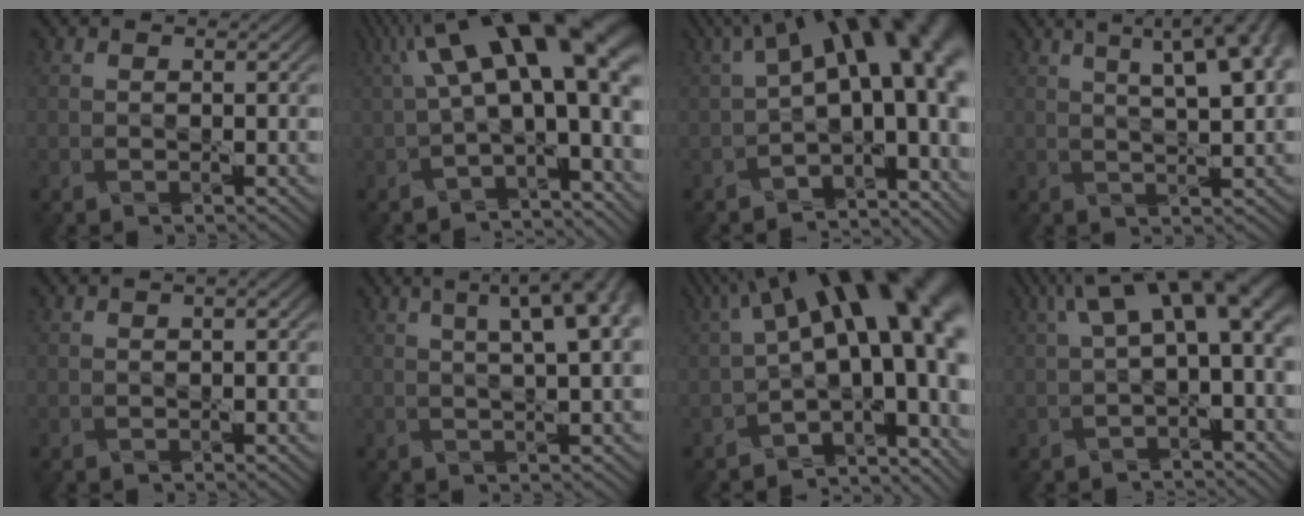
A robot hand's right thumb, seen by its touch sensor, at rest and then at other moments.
{"total": 16.5, "force": [3.3, 6.6, 14.8], "torque": [-0.225, 0.011, 0.063]}
{"total": 16.8, "force": [1.3, 8.3, 14.6], "torque": [-0.195, -0.005, 0.052]}
{"total": 13.2, "force": [5.9, 4.6, 10.9], "torque": [-0.139, 0.041, 0.068]}
{"total": 1.7, "force": [0.6, 0.4, 1.6], "torque": [-0.025, 0.007, 0.004]}
{"total": 10.8, "force": [4.0, 3.4, 9.5], "torque": [-0.103, 0.046, 0.035]}
{"total": 18.5, "force": [1.5, 8.3, 16.4], "torque": [-0.199, 0.001, 0.056]}
{"total": 10.2, "force": [2.5, 4.1, 9.0], "torque": [-0.145, 0.016, 0.044]}